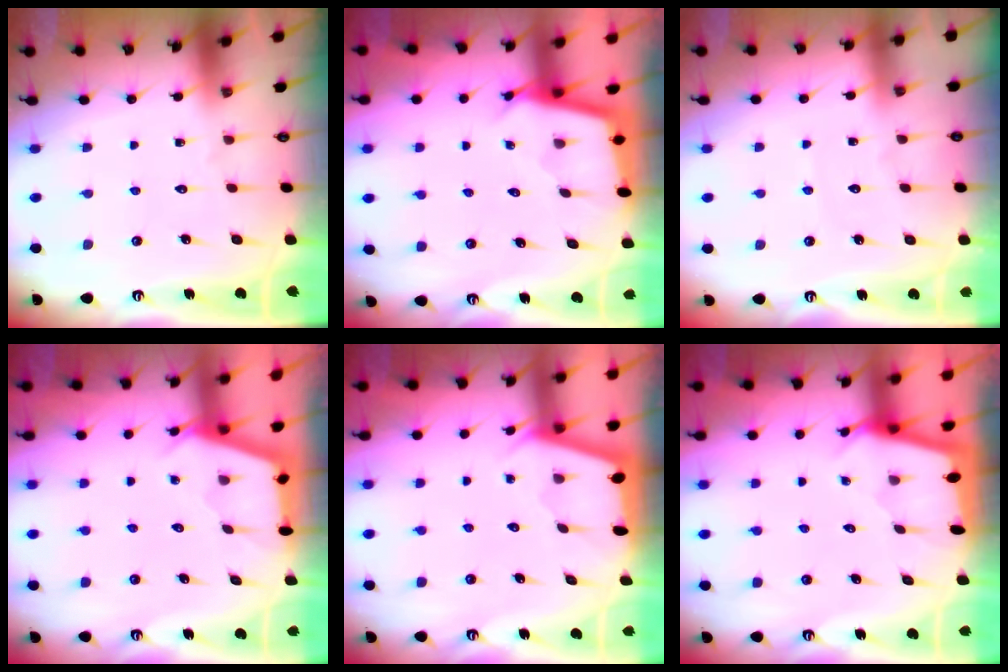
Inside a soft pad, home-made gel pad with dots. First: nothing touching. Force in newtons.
{"total": 3.8, "press": 3.8, "slide": 0.1}
{"total": 2.6, "press": 2.6, "slide": 0.3}
{"total": 2.6, "press": 2.6, "slide": 0.3}
{"total": 2.6, "press": 2.6, "slide": 0.1}
{"total": 2.3, "press": 2.3, "slide": 0.3}